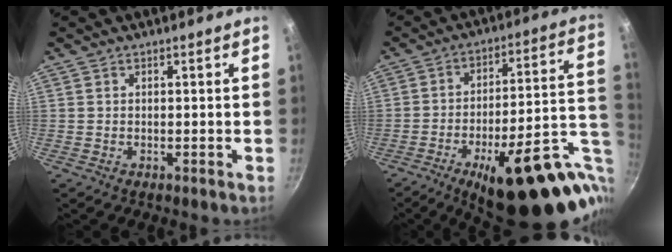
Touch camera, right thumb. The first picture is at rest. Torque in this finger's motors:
{"motor_torque": [3.08, 1.97, 1.80, -0.97, 0.39]}